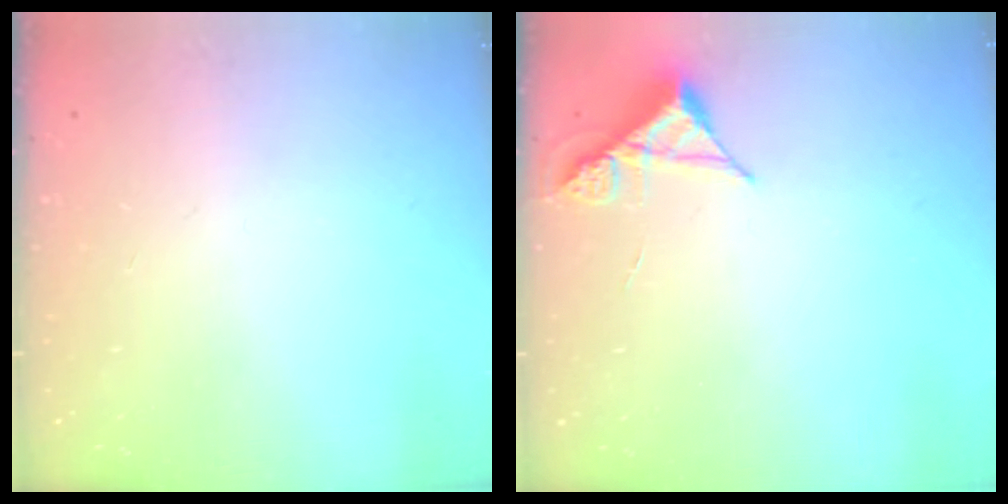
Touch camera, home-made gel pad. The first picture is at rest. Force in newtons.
{"total": 4.9, "press": 4.9, "slide": 0.4}